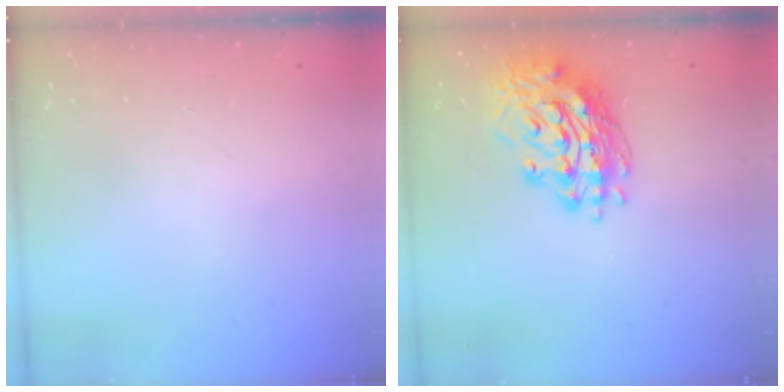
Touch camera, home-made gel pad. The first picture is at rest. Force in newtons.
{"total": 16.1, "press": 16.0, "slide": 1.7}